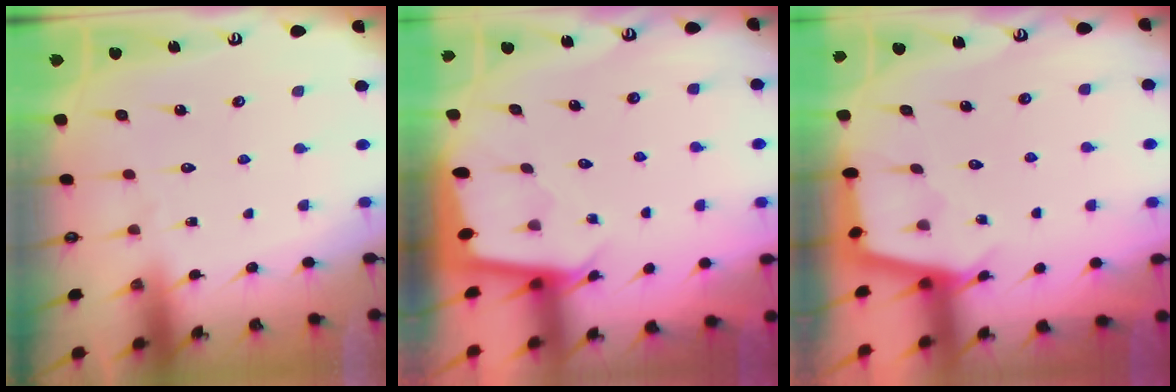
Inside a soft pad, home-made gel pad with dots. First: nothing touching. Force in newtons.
{"total": 1.9, "press": 1.9, "slide": 0.1}
{"total": 3.0, "press": 3.0, "slide": 0.3}